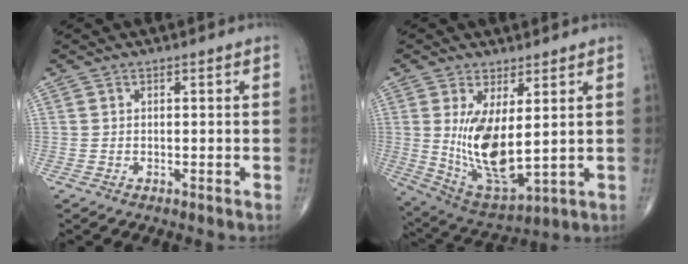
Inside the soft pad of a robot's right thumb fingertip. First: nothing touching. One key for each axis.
{"total": 13.4, "fx": 1.7, "fy": 5.7, "fz": 12.1, "tx": -0.219, "ty": -0.032, "tz": 0.055}